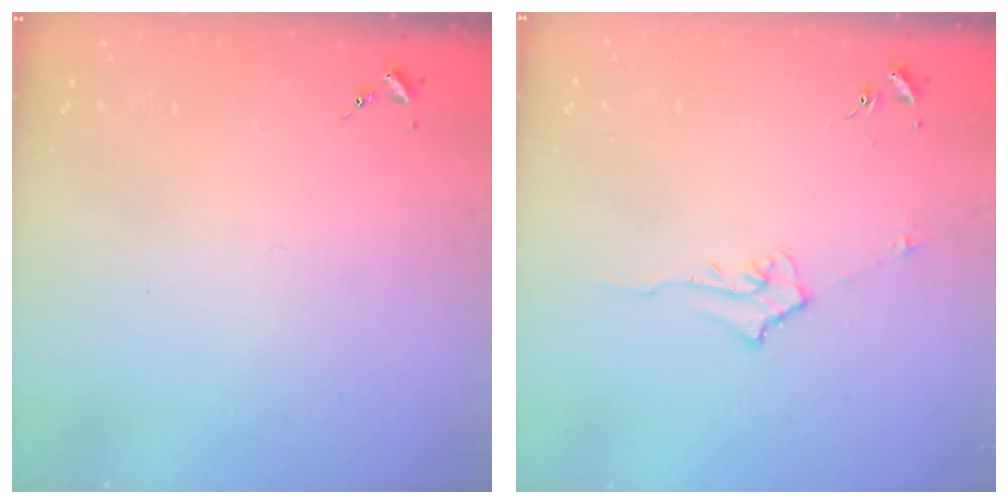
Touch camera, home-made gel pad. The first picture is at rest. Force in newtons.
{"total": 5.1, "press": 5.0, "slide": 0.6}